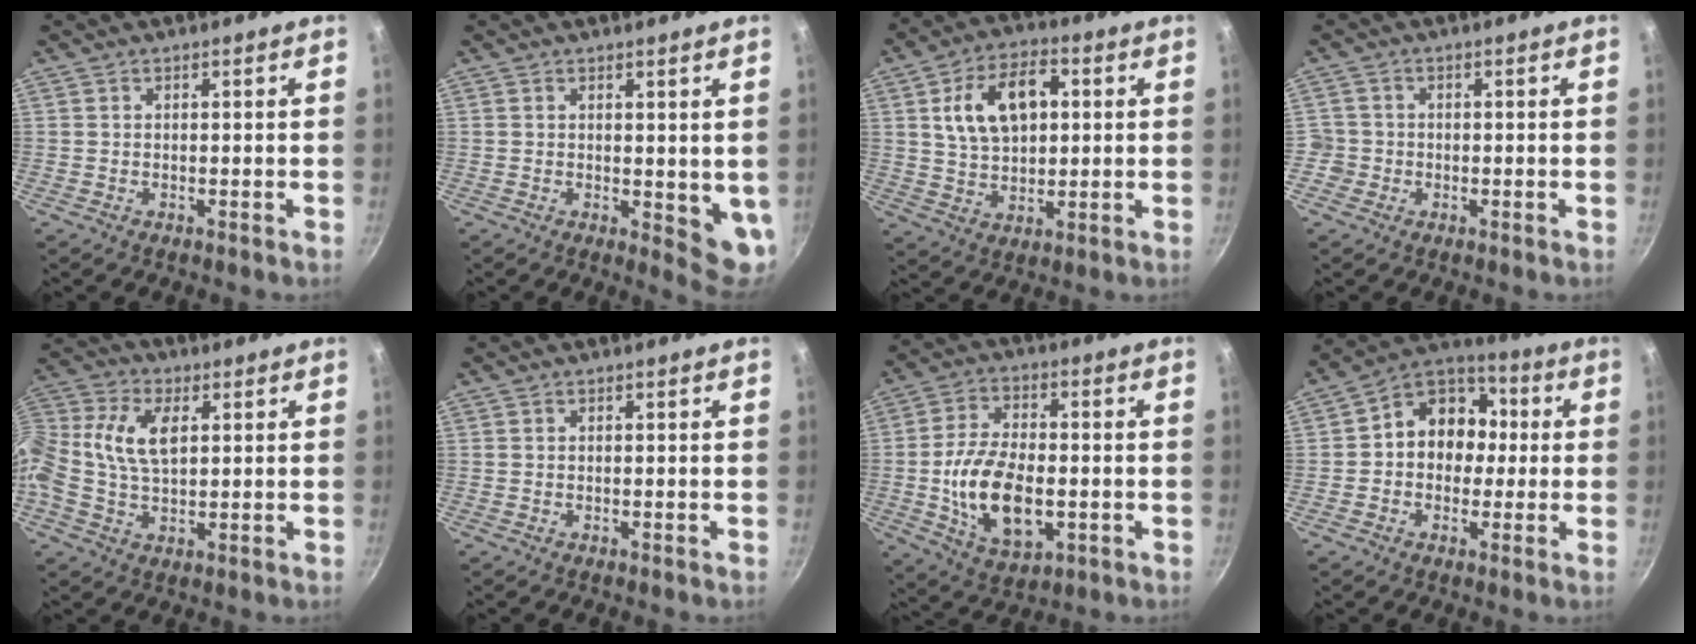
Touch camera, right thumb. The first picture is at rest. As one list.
[{"total": 5.9, "force": [0.9, 2.6, 5.2], "torque": [-0.060, -0.016, 0.016]}, {"total": 13.3, "force": [2.9, 8.4, 9.9], "torque": [-0.144, 0.007, 0.049]}, {"total": 3.2, "force": [-1.2, 2.9, 0.5], "torque": [0.007, 0.017, -0.022]}, {"total": 11.9, "force": [1.7, 7.4, 9.2], "torque": [-0.186, 0.019, 0.017]}, {"total": 0.0}, {"total": 14.0, "force": [-2.2, 8.0, 11.2], "torque": [-0.188, 0.003, -0.030]}, {"total": 12.2, "force": [0.2, 10.1, 6.7], "torque": [-0.049, 0.036, -0.019]}]